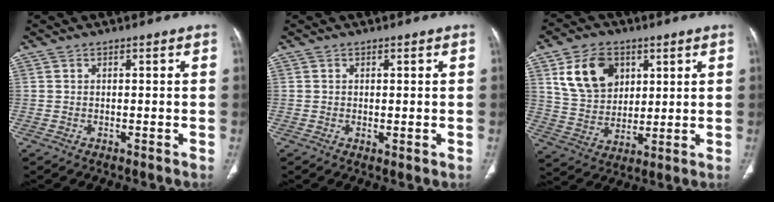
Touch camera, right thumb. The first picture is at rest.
{"total": 1.0, "force": [-0.1, 0.4, 0.9], "torque": [-0.021, -0.006, 0.001]}
{"total": 13.0, "force": [5.3, 9.4, 7.3], "torque": [-0.101, -0.015, 0.106]}